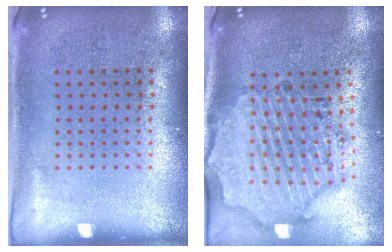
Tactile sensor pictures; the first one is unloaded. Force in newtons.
{"total": 2.1, "press": 2.0, "slide": 0.4}